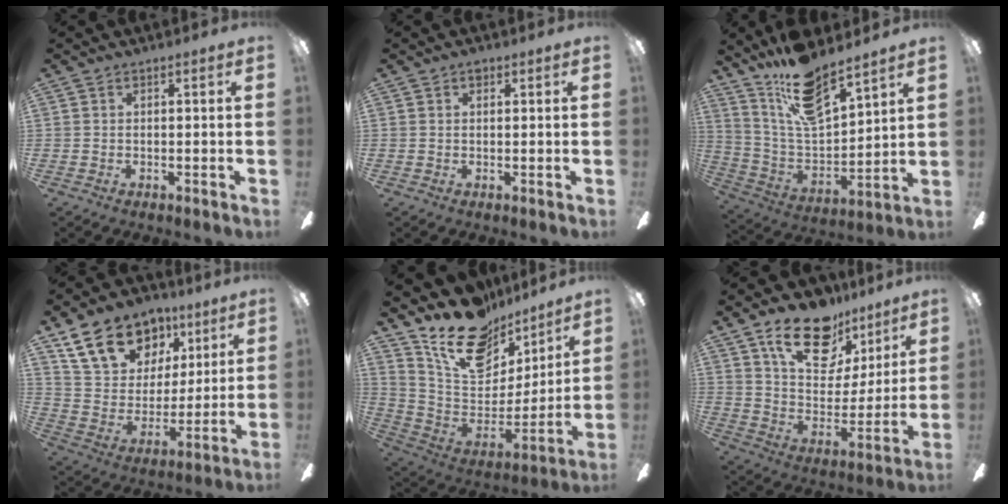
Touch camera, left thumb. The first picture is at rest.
{"total": 1.1, "force": [0.7, 0.7, 0.5], "torque": [-0.004, -0.001, 0.011]}
{"total": 15.7, "force": [12.1, 5.0, 8.5], "torque": [-0.171, -0.068, 0.215]}
{"total": 18.5, "force": [11.6, 12.3, 7.6], "torque": [-0.143, -0.048, 0.219]}
{"total": 20.4, "force": [15.6, 10.4, 8.1], "torque": [-0.143, -0.106, 0.278]}
{"total": 19.2, "force": [12.4, 10.6, 10.1], "torque": [-0.155, -0.064, 0.218]}